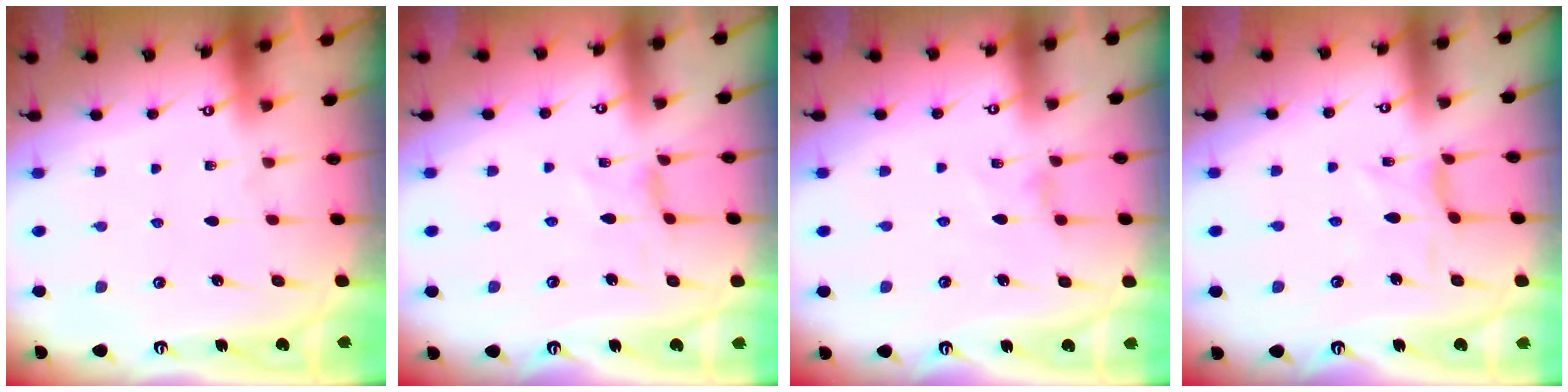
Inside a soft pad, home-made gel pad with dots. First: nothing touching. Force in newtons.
{"total": 1.4, "press": 1.4, "slide": 0.3}
{"total": 0.9, "press": 0.8, "slide": 0.2}
{"total": 1.7, "press": 1.6, "slide": 0.4}